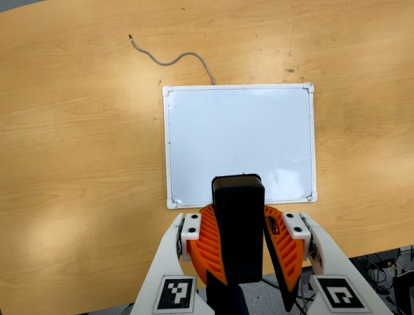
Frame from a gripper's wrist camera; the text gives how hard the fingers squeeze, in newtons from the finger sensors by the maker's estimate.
{"total": 9.8, "left": 10.0, "right": 9.6}